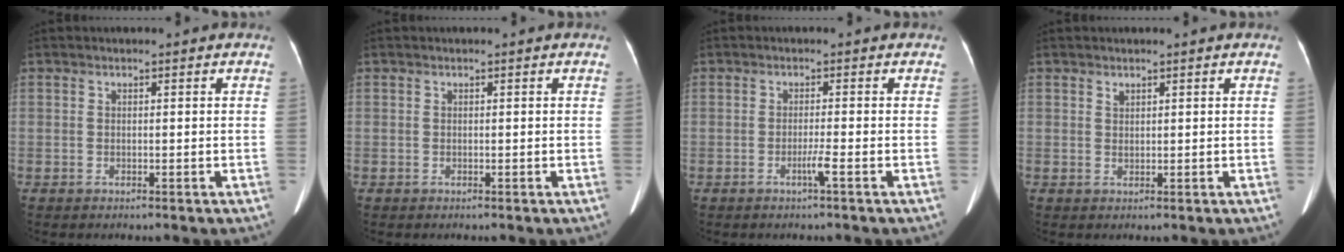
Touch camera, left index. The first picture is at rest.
{"total": 0.0}
{"total": 1.8, "force": [-1.1, -0.6, 1.3], "torque": [-0.027, -0.006, -0.021]}
{"total": 0.9, "force": [0.7, 0.4, 0.2], "torque": [-0.004, -0.001, 0.016]}